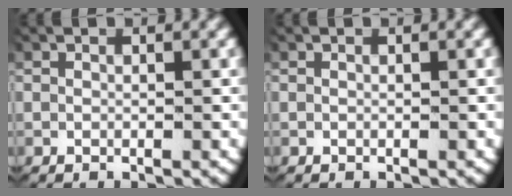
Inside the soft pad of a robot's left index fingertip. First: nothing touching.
{"total": 0.0}